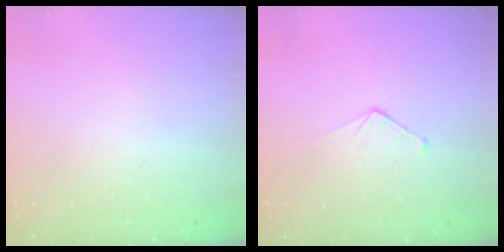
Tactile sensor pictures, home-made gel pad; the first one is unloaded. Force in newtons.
{"total": 4.4, "press": 4.3, "slide": 0.4}